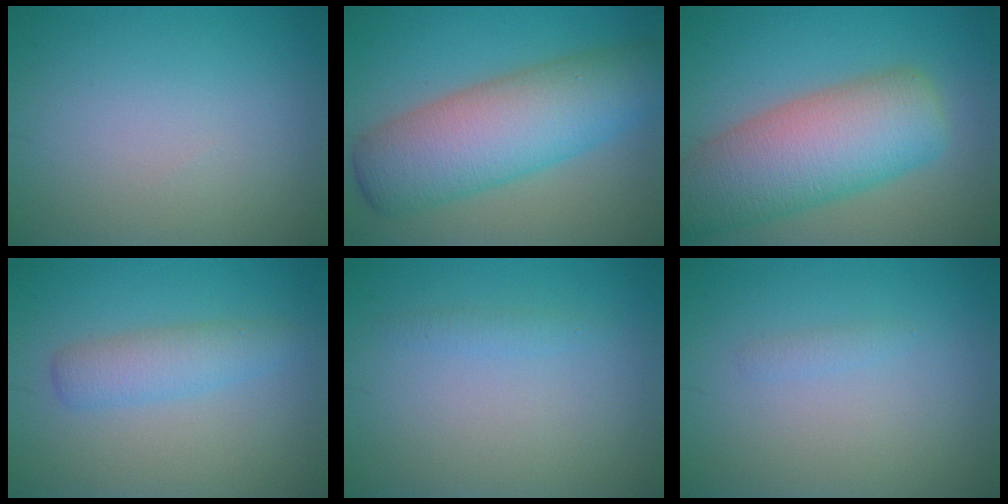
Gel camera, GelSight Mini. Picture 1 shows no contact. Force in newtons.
{"total": 9.8, "press": 9.8, "slide": 0.3}
{"total": 10.4, "press": 10.4, "slide": 0.4}
{"total": 2.9, "press": 2.9, "slide": 0.1}
{"total": 0.9, "press": 0.9, "slide": 0.0}
{"total": 0.7, "press": 0.7, "slide": 0.1}